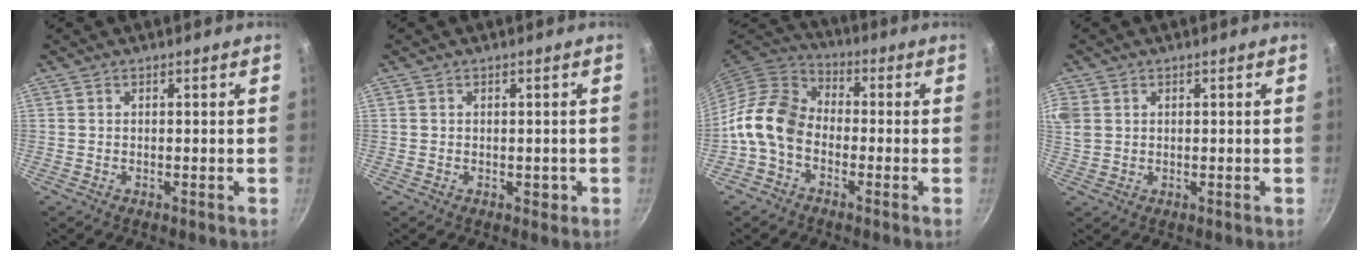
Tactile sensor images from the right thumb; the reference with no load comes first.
{"total": 1.5, "force": [-0.2, 1.2, 0.8], "torque": [-0.004, 0.001, -0.003]}
{"total": 11.2, "force": [-3.0, 8.1, 7.1], "torque": [-0.113, 0.038, -0.083]}
{"total": 6.5, "force": [1.9, 5.2, 3.4], "torque": [-0.074, 0.008, 0.042]}